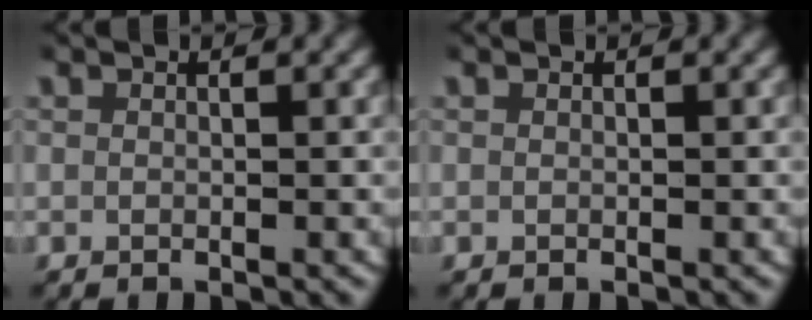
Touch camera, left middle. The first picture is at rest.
{"total": 0.0}